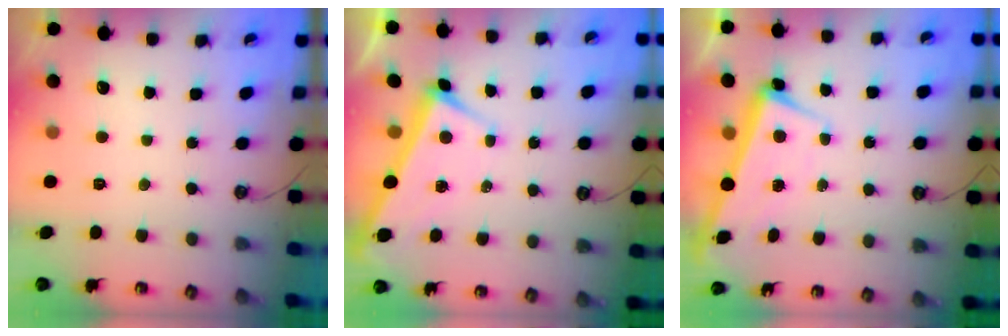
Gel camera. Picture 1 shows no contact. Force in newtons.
{"total": 3.8, "press": 3.8, "slide": 0.2}
{"total": 2.1, "press": 2.0, "slide": 0.9}